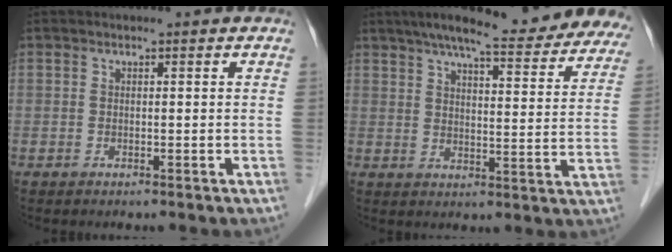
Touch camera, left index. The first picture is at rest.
{"total": 23.3, "force": [19.9, 3.7, 11.5], "torque": [-0.158, -0.008, 0.242]}